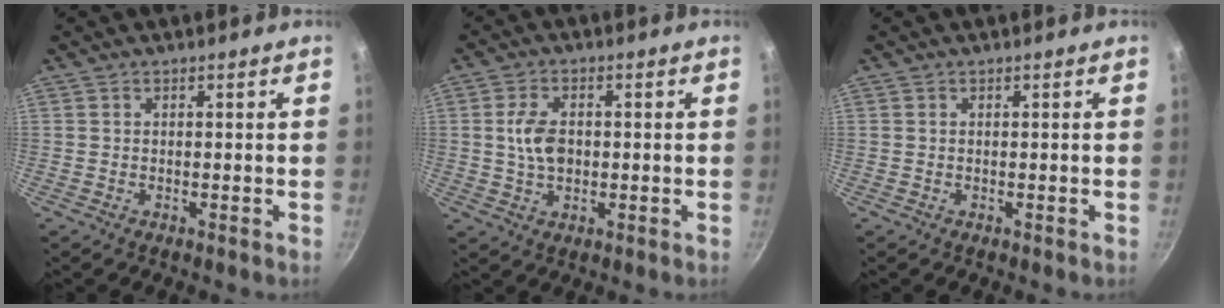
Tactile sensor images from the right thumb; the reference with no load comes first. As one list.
[{"total": 6.1, "force": [0.3, 3.9, 4.7], "torque": [-0.086, 0.002, 0.006]}, {"total": 0.0}]